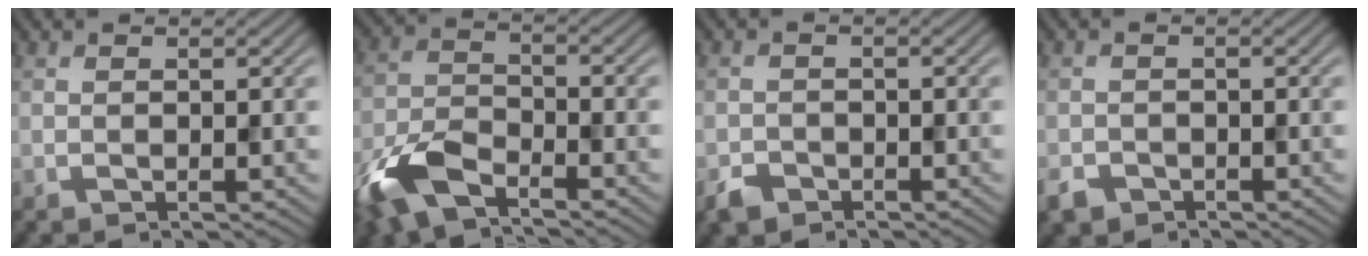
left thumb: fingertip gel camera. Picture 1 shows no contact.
{"total": 9.1, "force": [-6.2, 3.6, 5.7], "torque": [-0.129, -0.014, -0.140]}
{"total": 2.1, "force": [-1.6, 1.2, 0.6], "torque": [-0.011, -0.001, -0.036]}
{"total": 2.2, "force": [-1.6, 1.4, 0.6], "torque": [-0.015, -0.006, -0.039]}